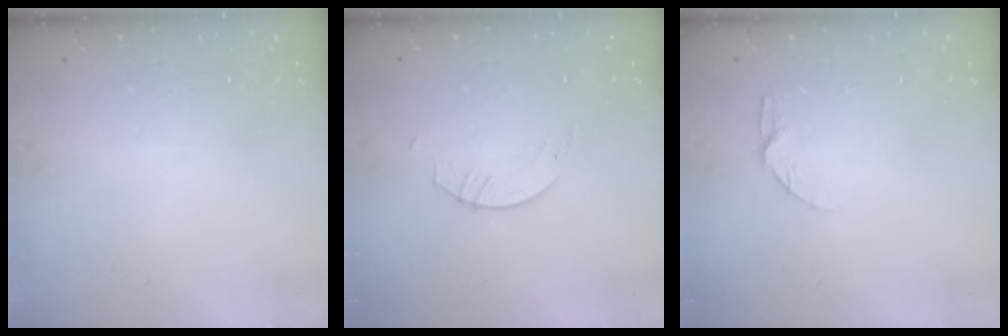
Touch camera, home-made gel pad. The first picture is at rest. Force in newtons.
{"total": 2.6, "press": 2.6, "slide": 0.2}
{"total": 5.2, "press": 5.2, "slide": 0.6}